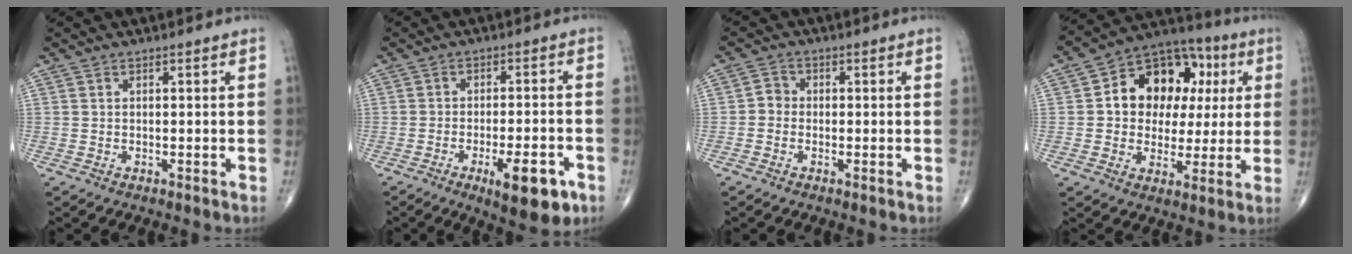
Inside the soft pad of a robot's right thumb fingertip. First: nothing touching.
{"total": 10.5, "force": [-4.8, 3.3, 8.7], "torque": [-0.117, 0.014, -0.062]}
{"total": 2.2, "force": [-0.6, 2.0, 0.9], "torque": [-0.004, 0.007, -0.020]}
{"total": 16.7, "force": [3.3, 12.1, 10.9], "torque": [-0.106, 0.021, 0.045]}